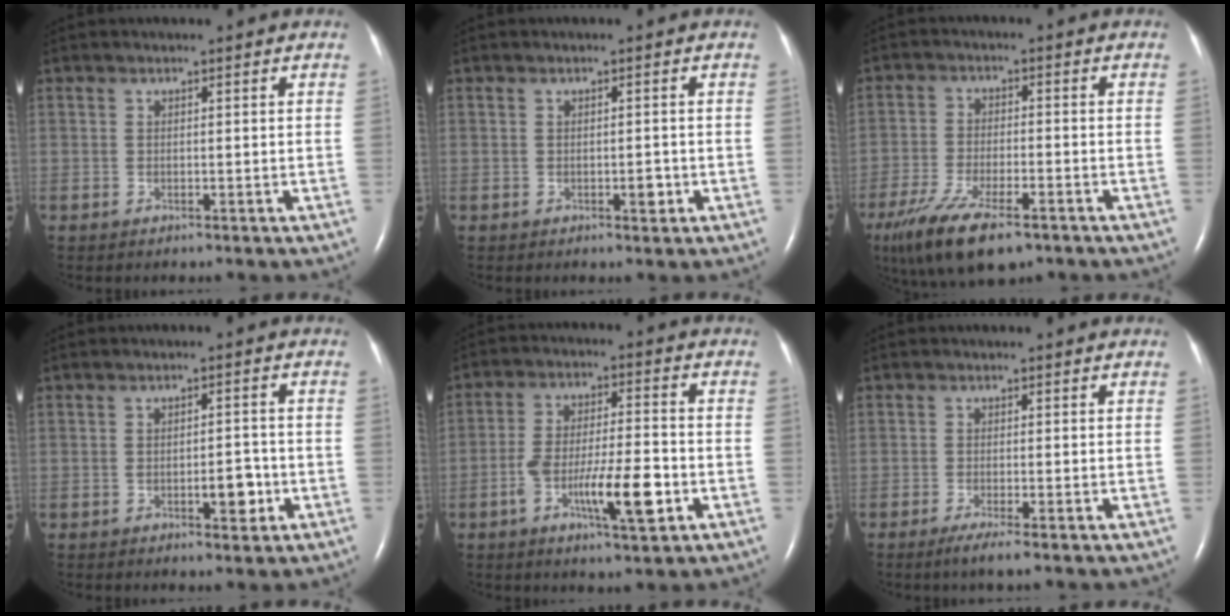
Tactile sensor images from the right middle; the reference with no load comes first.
{"total": 1.4, "force": [-0.5, 0.6, 1.2], "torque": [-0.018, -0.001, -0.006]}
{"total": 14.0, "force": [-9.3, 4.2, 9.5], "torque": [-0.199, -0.034, -0.157]}
{"total": 3.6, "force": [-1.2, 1.4, 3.1], "torque": [-0.046, 0.002, -0.014]}
{"total": 10.5, "force": [-3.7, 1.9, 9.6], "torque": [-0.174, 0.000, -0.064]}
{"total": 2.5, "force": [-1.6, -0.1, 2.0], "torque": [-0.043, -0.010, -0.032]}